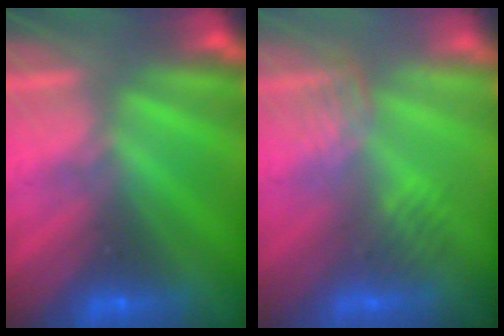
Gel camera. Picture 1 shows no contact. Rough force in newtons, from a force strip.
{"total": 2.8}